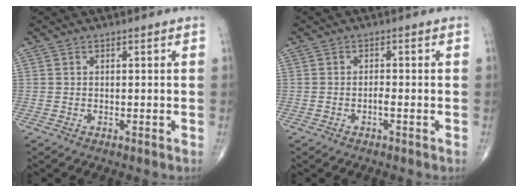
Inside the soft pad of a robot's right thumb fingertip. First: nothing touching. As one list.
[{"total": 1.0, "force": [-0.5, 0.1, 0.8], "torque": [-0.016, 0.002, -0.010]}]